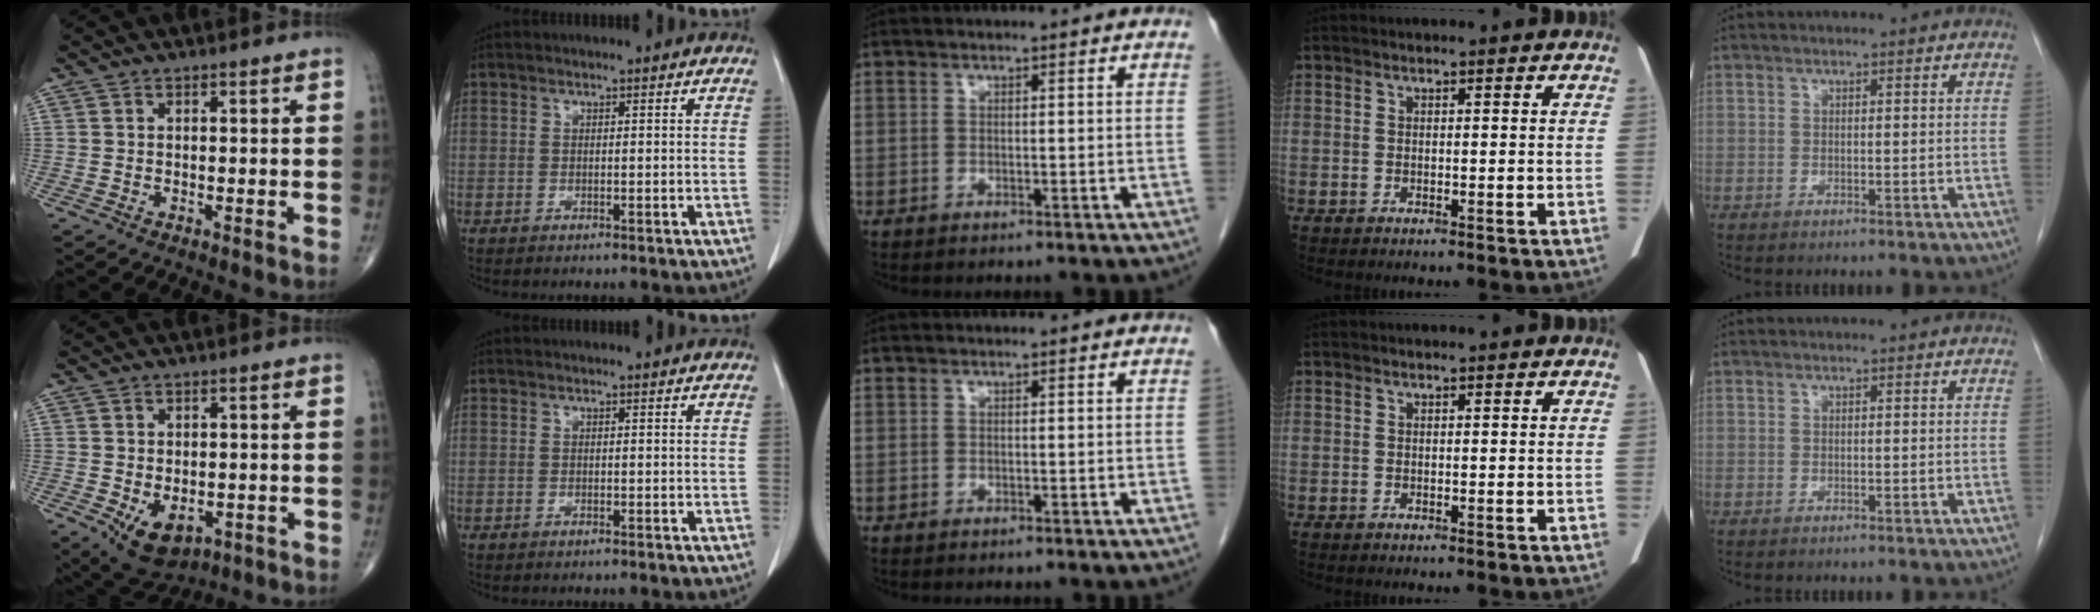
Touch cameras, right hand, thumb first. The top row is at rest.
{"thumb": {"total": 8.6, "force": [-2.9, 5.5, 5.9], "torque": [-0.076, 0.001, -0.030]}}